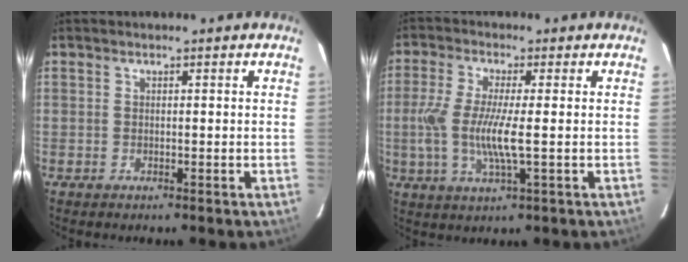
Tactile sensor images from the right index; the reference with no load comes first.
{"total": 9.0, "force": [-1.0, 1.2, 8.9], "torque": [-0.187, -0.008, -0.022]}